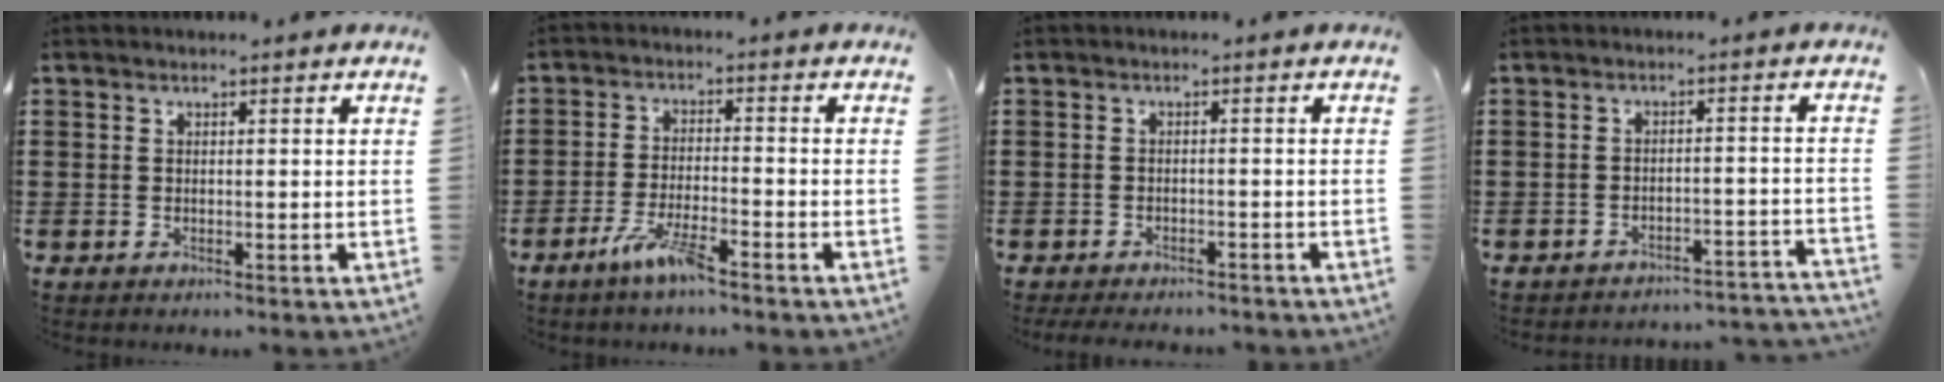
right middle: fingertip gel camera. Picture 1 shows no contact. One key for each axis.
{"total": 5.5, "fx": -3.8, "fy": 0.6, "fz": 4.0, "tx": -0.083, "ty": -0.008, "tz": -0.068}
{"total": 1.6, "fx": -1.6, "fy": 0.1, "fz": 0.1, "tx": -0.006, "ty": 0.000, "tz": -0.033}
{"total": 2.9, "fx": -2.9, "fy": 0.0, "fz": 0.5, "tx": -0.013, "ty": 0.003, "tz": -0.061}